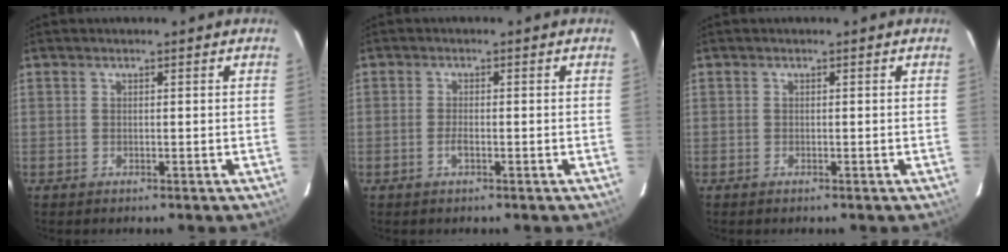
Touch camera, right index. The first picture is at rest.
{"total": 1.9, "force": [-0.8, 0.7, 1.5], "torque": [-0.035, 0.000, -0.016]}
{"total": 0.0}